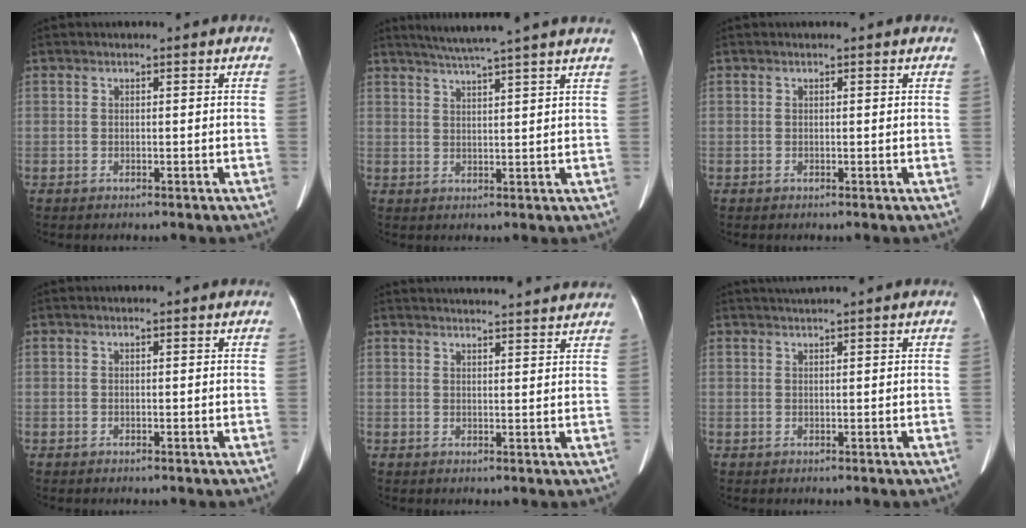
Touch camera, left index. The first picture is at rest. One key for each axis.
{"total": 10.6, "fx": 8.9, "fy": -1.4, "fz": 5.4, "tx": -0.088, "ty": 0.021, "tz": 0.115}
{"total": 0.0}
{"total": 0.0}
{"total": 15.2, "fx": 14.6, "fy": 0.8, "fz": 4.0, "tx": -0.049, "ty": 0.018, "tz": 0.177}
{"total": 1.5, "fx": 1.3, "fy": -0.6, "fz": 0.5, "tx": -0.010, "ty": 0.006, "tz": 0.030}